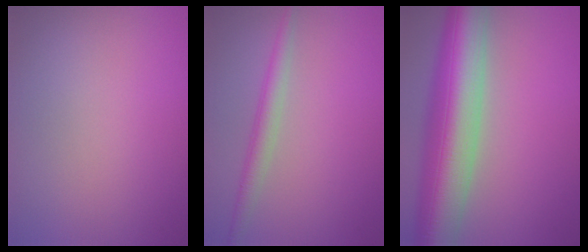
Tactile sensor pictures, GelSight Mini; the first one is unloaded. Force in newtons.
{"total": 2.2, "press": 2.2, "slide": 0.0}
{"total": 10.9, "press": 10.9, "slide": 0.7}